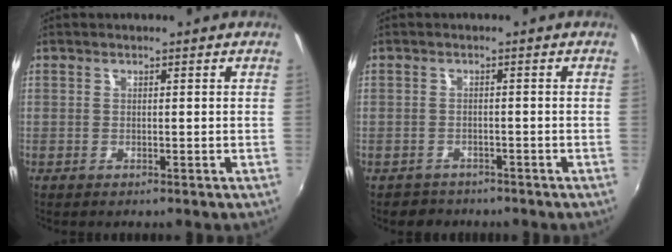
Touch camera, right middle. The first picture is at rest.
{"total": 2.9, "force": [-2.3, 1.8, 0.0], "torque": [-0.011, 0.000, -0.038]}